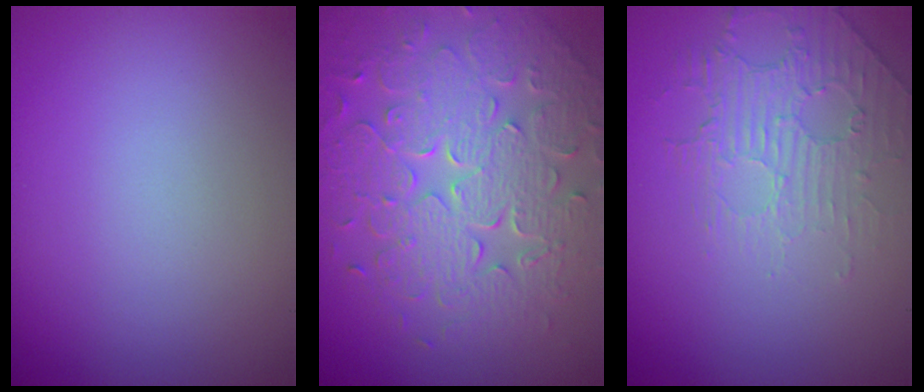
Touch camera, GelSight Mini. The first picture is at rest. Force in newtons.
{"total": 7.9, "press": 5.7, "slide": 5.5}
{"total": 2.1, "press": 1.2, "slide": 1.7}